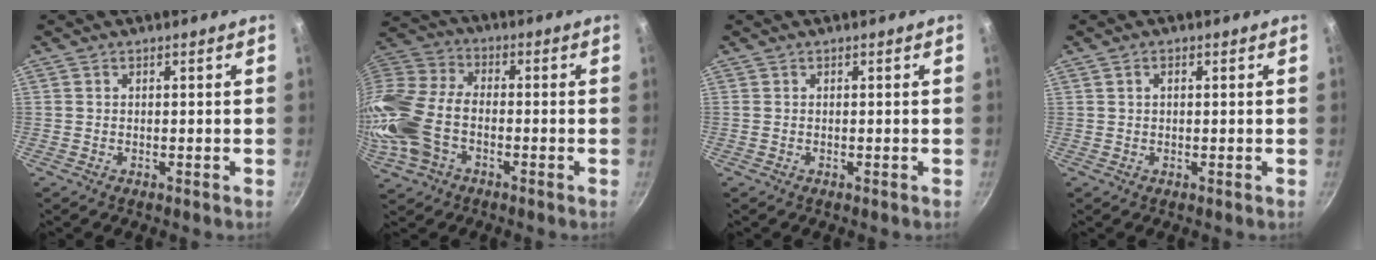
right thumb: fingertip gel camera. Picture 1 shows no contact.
{"total": 17.7, "force": [-5.0, 11.5, 12.5], "torque": [-0.281, 0.036, -0.116]}
{"total": 0.0}
{"total": 1.3, "force": [0.4, 0.8, 0.9], "torque": [-0.016, 0.005, 0.005]}